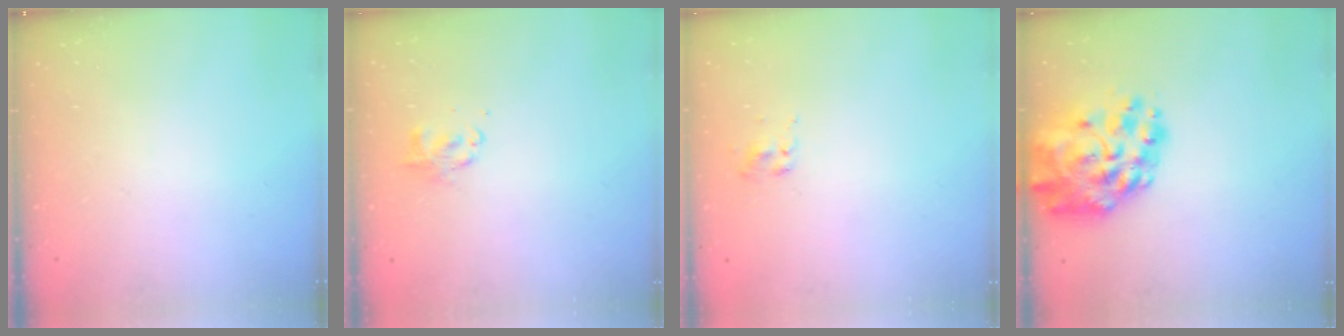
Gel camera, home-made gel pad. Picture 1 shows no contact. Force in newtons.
{"total": 2.8, "press": 2.7, "slide": 0.4}
{"total": 2.0, "press": 1.9, "slide": 0.8}
{"total": 16.6, "press": 15.4, "slide": 6.0}